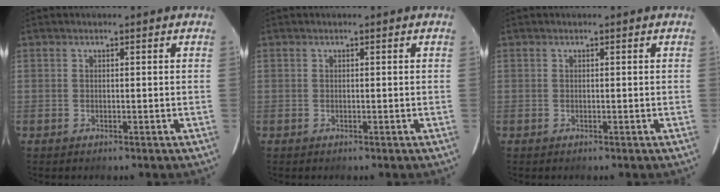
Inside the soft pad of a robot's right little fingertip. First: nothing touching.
{"total": 0.0}
{"total": 0.0}